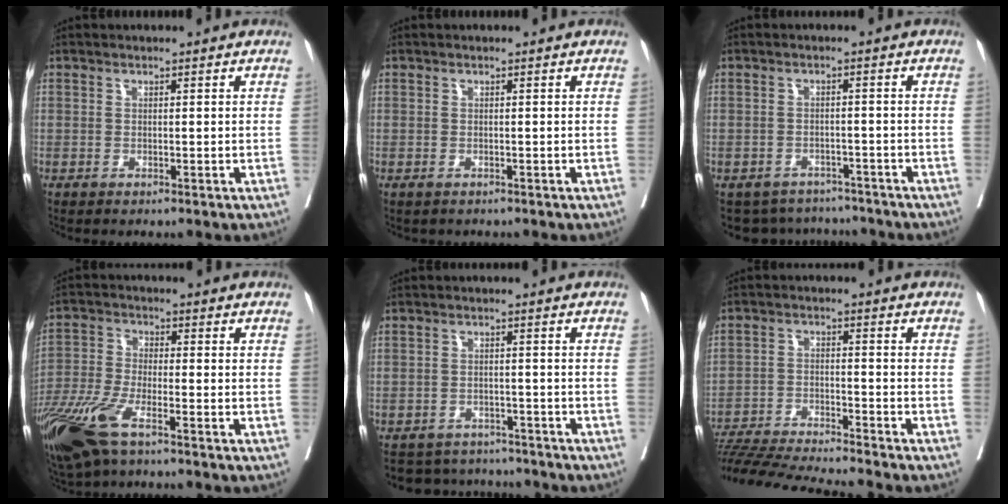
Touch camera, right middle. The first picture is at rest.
{"total": 1.0, "force": [-0.8, 0.5, 0.3], "torque": [-0.007, -0.002, -0.011]}
{"total": 7.7, "force": [-7.1, 2.9, 0.0], "torque": [0.007, 0.018, -0.091]}
{"total": 12.0, "force": [-7.7, 3.3, 8.7], "torque": [-0.188, -0.026, -0.150]}
{"total": 8.2, "force": [-7.9, 2.2, 0.3], "torque": [0.000, 0.014, -0.106]}
{"total": 13.9, "force": [-13.0, -1.3, 4.8], "torque": [-0.058, -0.016, -0.217]}